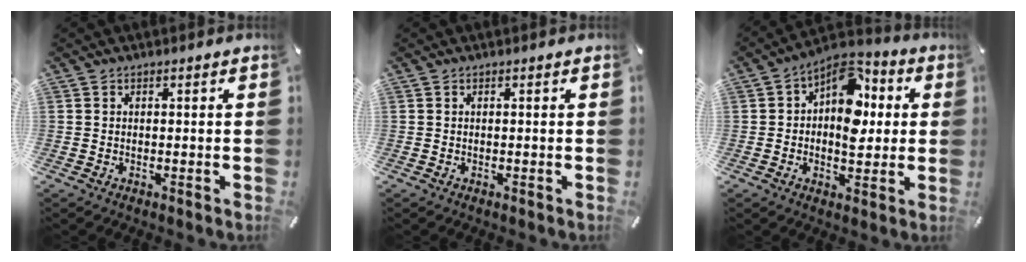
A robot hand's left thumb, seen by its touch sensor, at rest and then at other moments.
{"total": 0.0}
{"total": 12.7, "force": [2.3, 8.7, 8.9], "torque": [-0.124, -0.023, 0.039]}